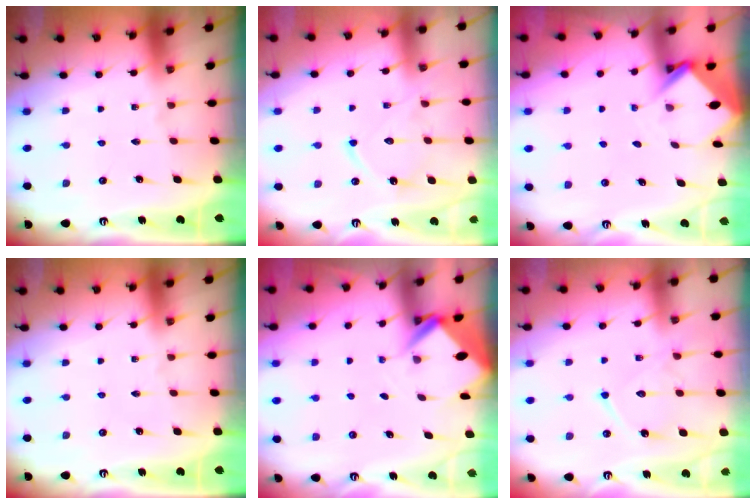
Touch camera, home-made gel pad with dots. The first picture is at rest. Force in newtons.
{"total": 12.1, "press": 12.0, "slide": 0.9}
{"total": 3.4, "press": 3.4, "slide": 0.3}
{"total": 0.0}
{"total": 2.8, "press": 2.8, "slide": 0.1}
{"total": 13.3, "press": 13.3, "slide": 1.1}